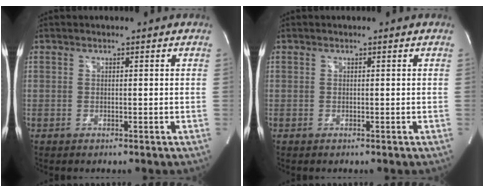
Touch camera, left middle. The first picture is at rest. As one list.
[{"total": 0.0}]